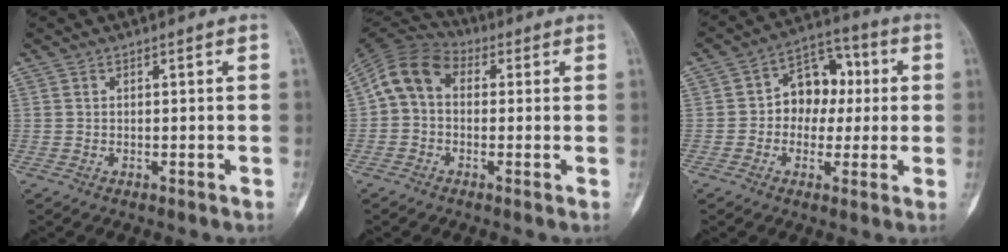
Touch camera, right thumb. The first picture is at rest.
{"total": 9.1, "force": [0.8, 6.8, 6.1], "torque": [-0.099, 0.029, -0.004]}
{"total": 10.6, "force": [0.7, 8.1, 6.7], "torque": [-0.051, 0.031, 0.000]}